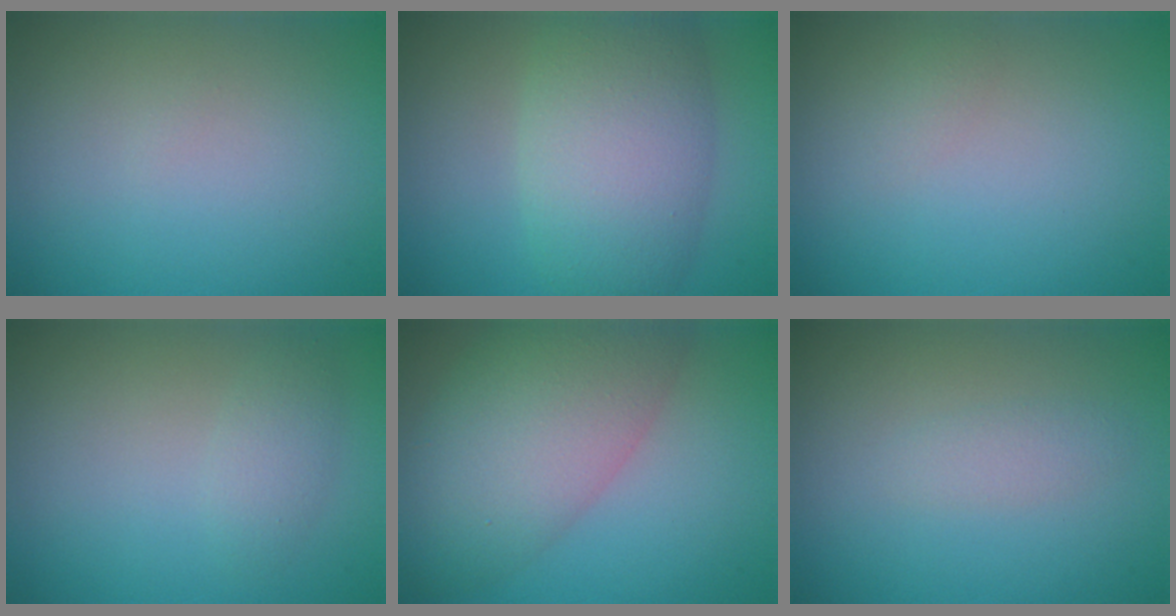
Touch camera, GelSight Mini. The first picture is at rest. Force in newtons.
{"total": 7.5, "press": 7.5, "slide": 0.3}
{"total": 0.6, "press": 0.6, "slide": 0.0}
{"total": 1.5, "press": 1.5, "slide": 0.1}
{"total": 8.7, "press": 8.7, "slide": 0.2}
{"total": 1.2, "press": 1.2, "slide": 0.0}